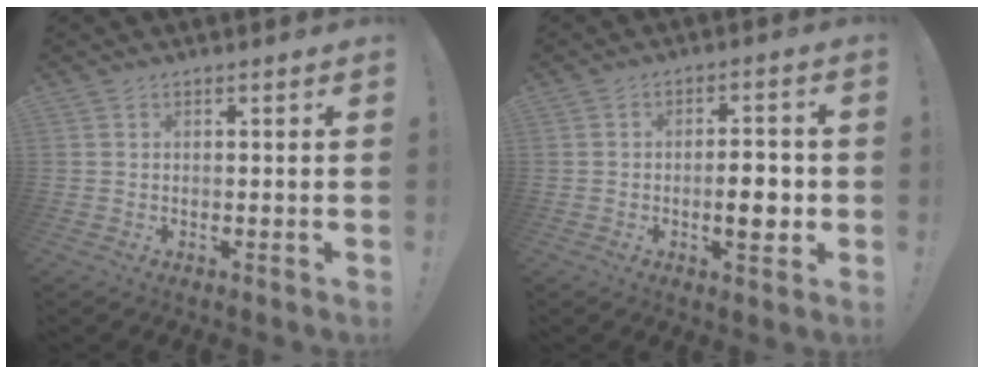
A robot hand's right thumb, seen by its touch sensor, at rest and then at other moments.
{"total": 7.3, "force": [-1.5, 2.8, 6.6], "torque": [-0.085, 0.004, -0.028]}